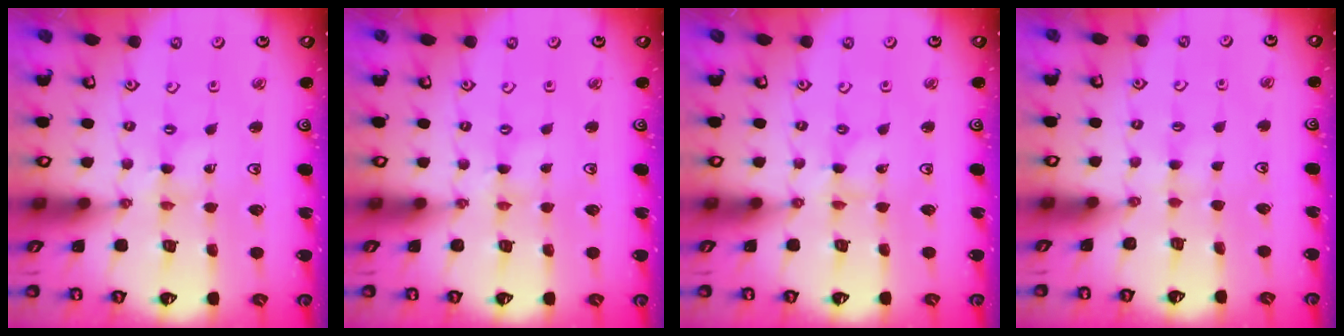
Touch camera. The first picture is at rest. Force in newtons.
{"total": 0.0}
{"total": 0.0}
{"total": 1.7, "press": 1.7, "slide": 0.3}